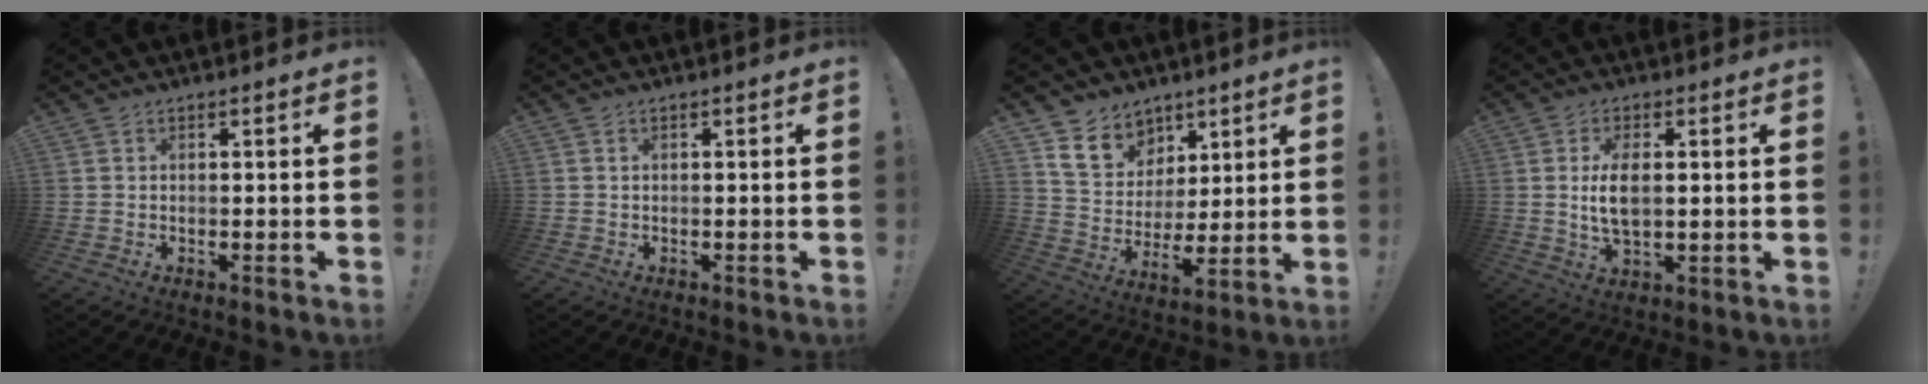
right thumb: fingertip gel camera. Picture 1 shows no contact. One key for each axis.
{"total": 0.8, "fx": -0.1, "fy": 0.8, "fz": 0.0, "tx": 0.000, "ty": 0.002, "tz": -0.002}
{"total": 11.8, "fx": 7.4, "fy": 8.5, "fz": 3.5, "tx": -0.055, "ty": -0.055, "tz": 0.149}
{"total": 7.7, "fx": 0.8, "fy": 4.0, "fz": 6.6, "tx": -0.122, "ty": -0.011, "tz": 0.006}